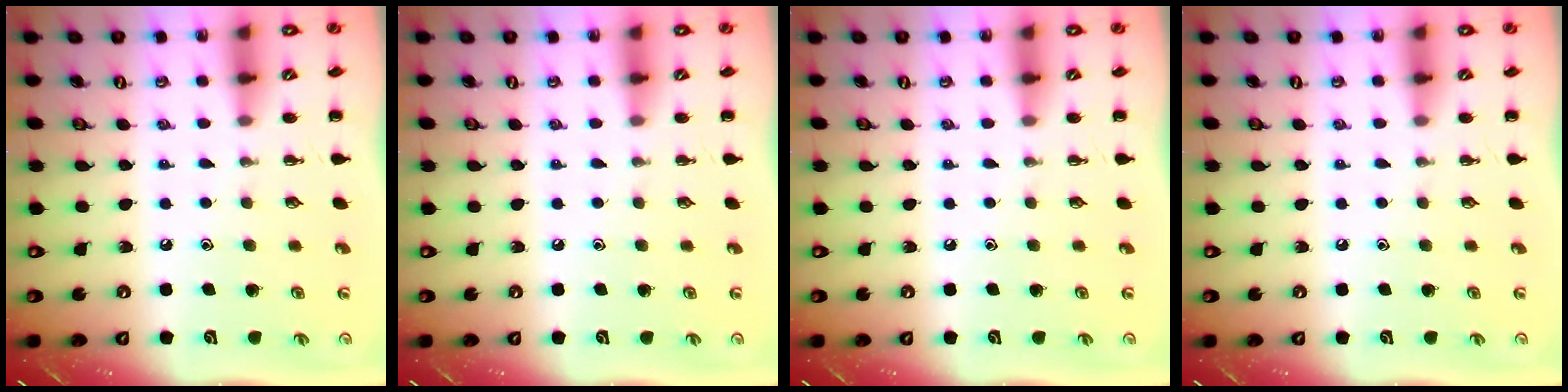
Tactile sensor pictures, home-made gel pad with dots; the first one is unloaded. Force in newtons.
{"total": 0.0}
{"total": 0.0}
{"total": 0.0}